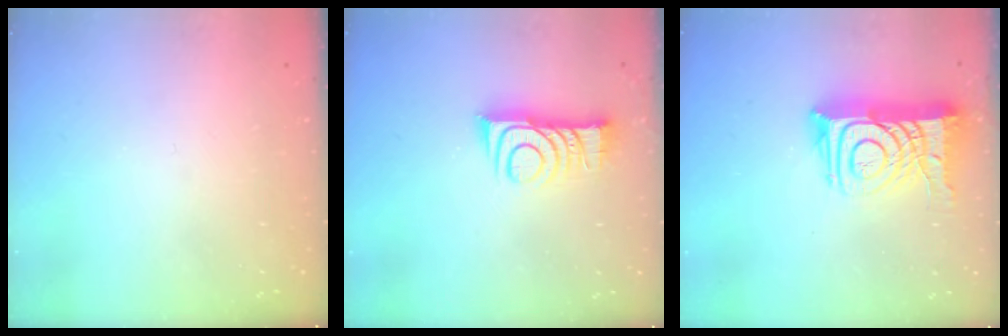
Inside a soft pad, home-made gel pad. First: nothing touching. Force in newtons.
{"total": 10.5, "press": 10.5, "slide": 0.3}
{"total": 15.5, "press": 15.4, "slide": 1.5}